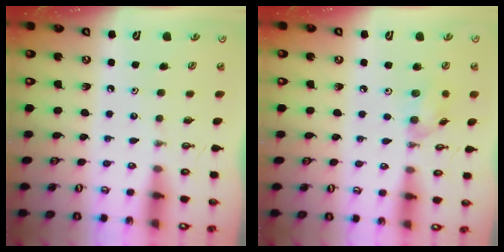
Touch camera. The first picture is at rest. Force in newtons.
{"total": 7.7, "press": 7.6, "slide": 0.5}